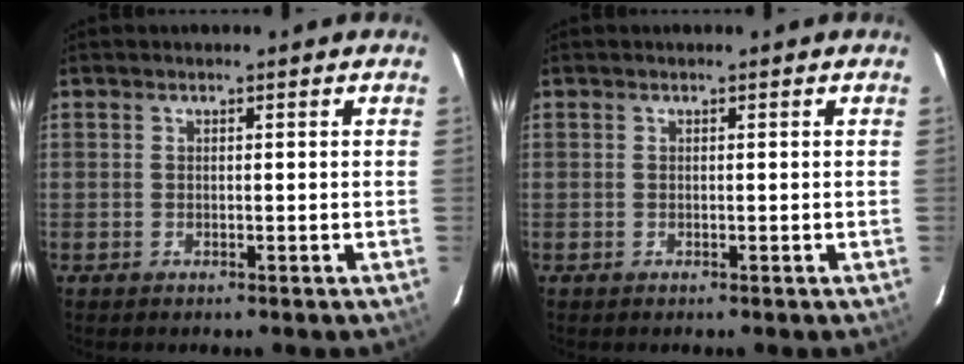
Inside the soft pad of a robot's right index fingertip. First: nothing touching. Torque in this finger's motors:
{"motor_torque": [0.00, 0.00, 0.00, 0.00]}